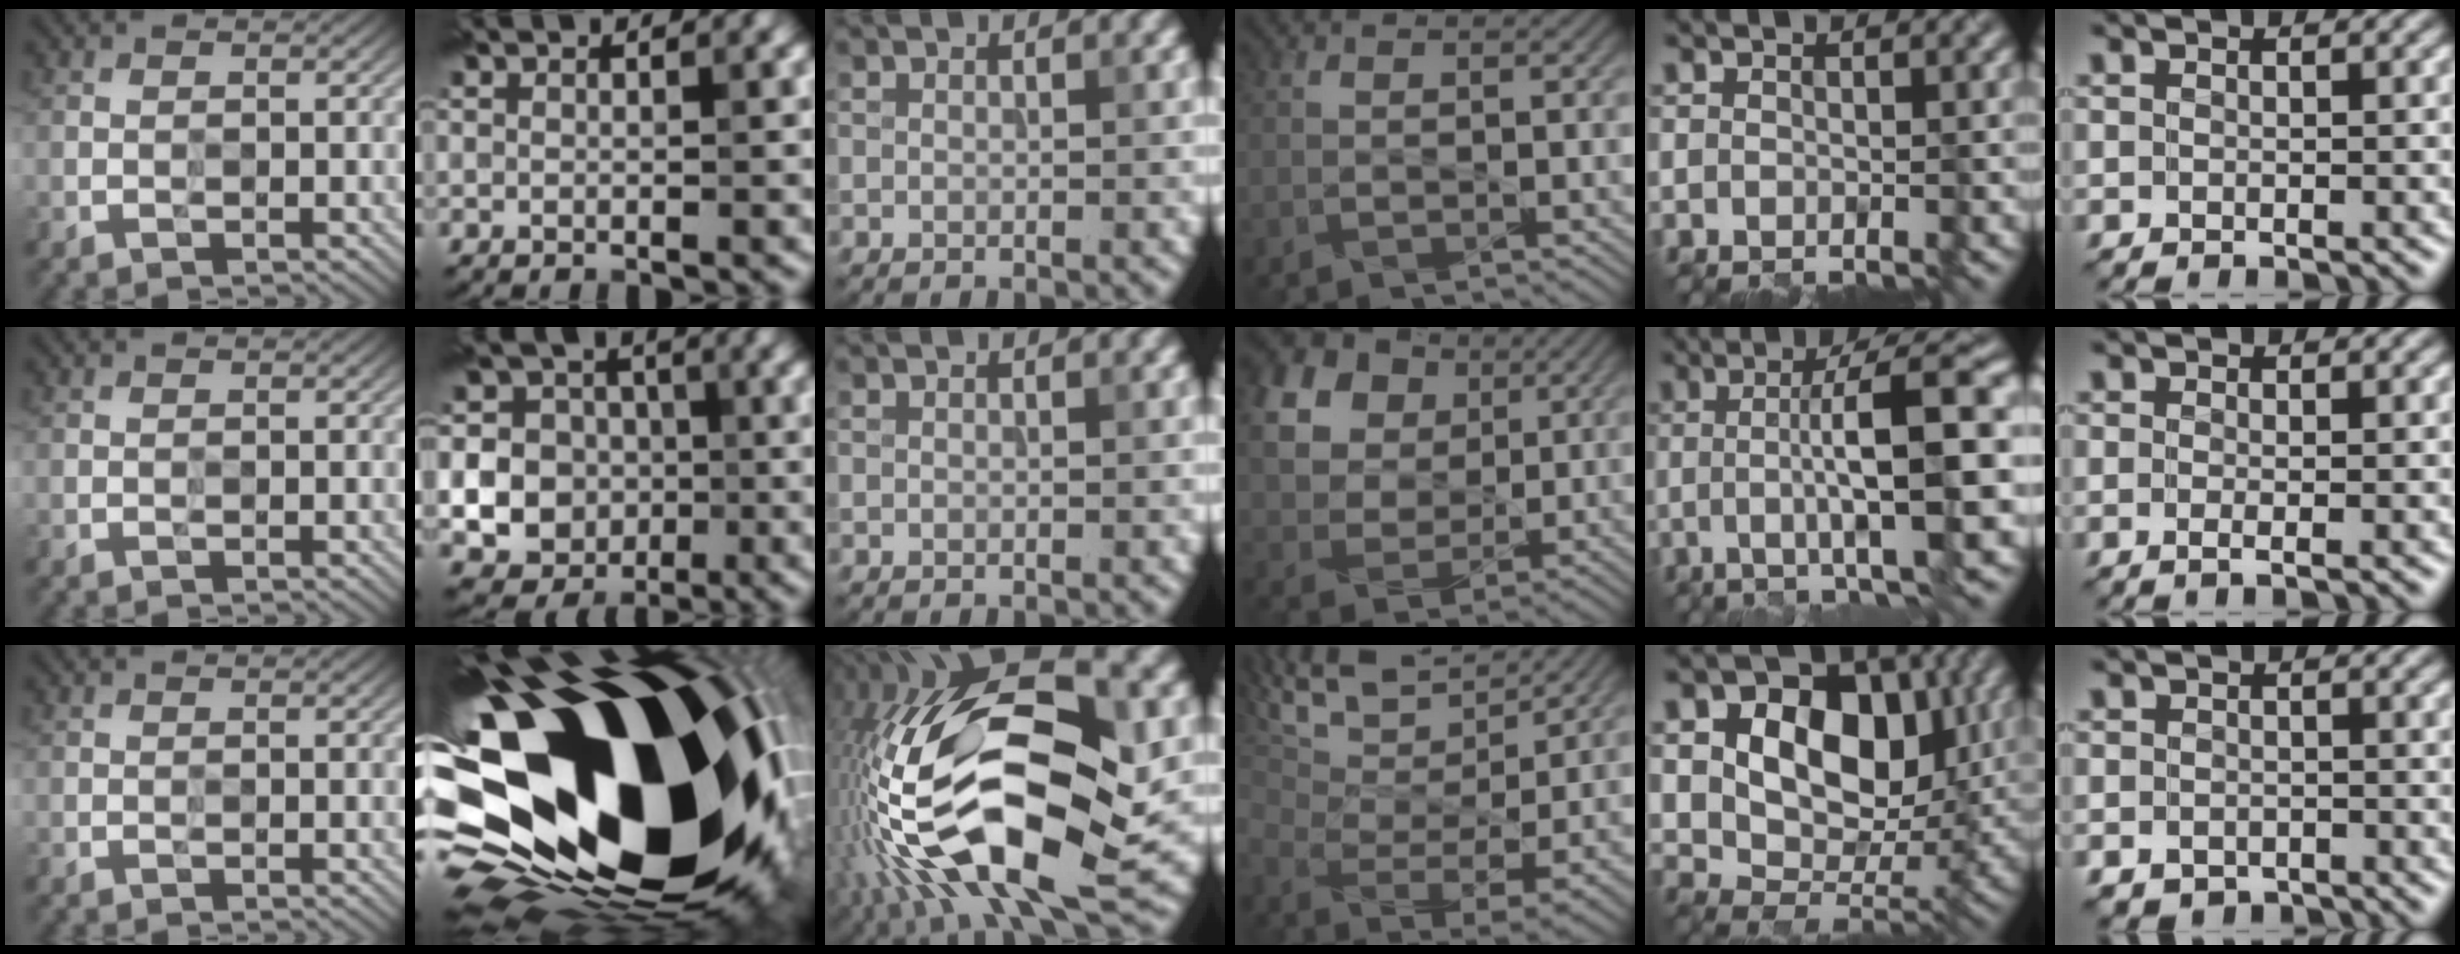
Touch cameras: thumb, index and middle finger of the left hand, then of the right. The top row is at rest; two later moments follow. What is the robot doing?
{"motion": "wipe", "object": "plastic plate"}